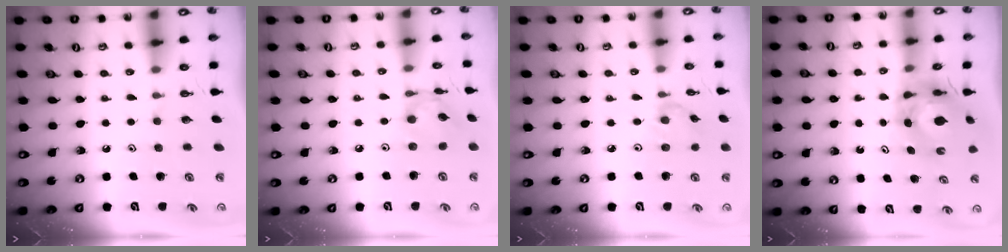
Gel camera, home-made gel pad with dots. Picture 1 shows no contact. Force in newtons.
{"total": 6.2, "press": 6.2, "slide": 0.3}
{"total": 2.6, "press": 2.6, "slide": 0.4}
{"total": 7.0, "press": 7.0, "slide": 0.6}